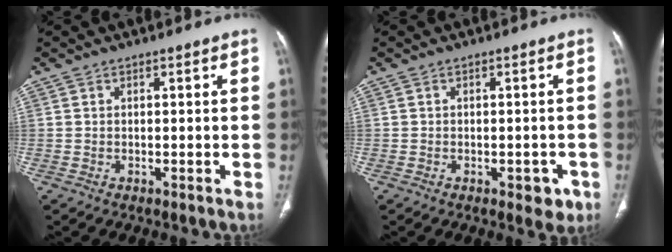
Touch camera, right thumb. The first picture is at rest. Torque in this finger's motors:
{"motor_torque": [0.45, 0.59, -0.19, 0.09, 0.10]}